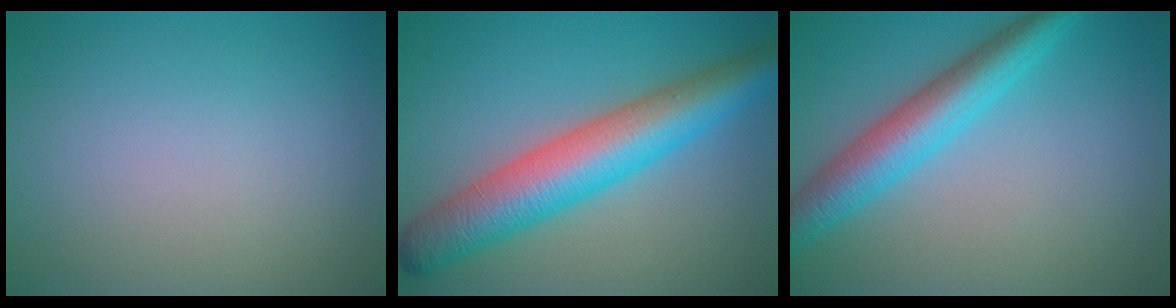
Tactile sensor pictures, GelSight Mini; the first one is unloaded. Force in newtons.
{"total": 8.7, "press": 8.7, "slide": 0.1}
{"total": 5.6, "press": 5.6, "slide": 0.1}